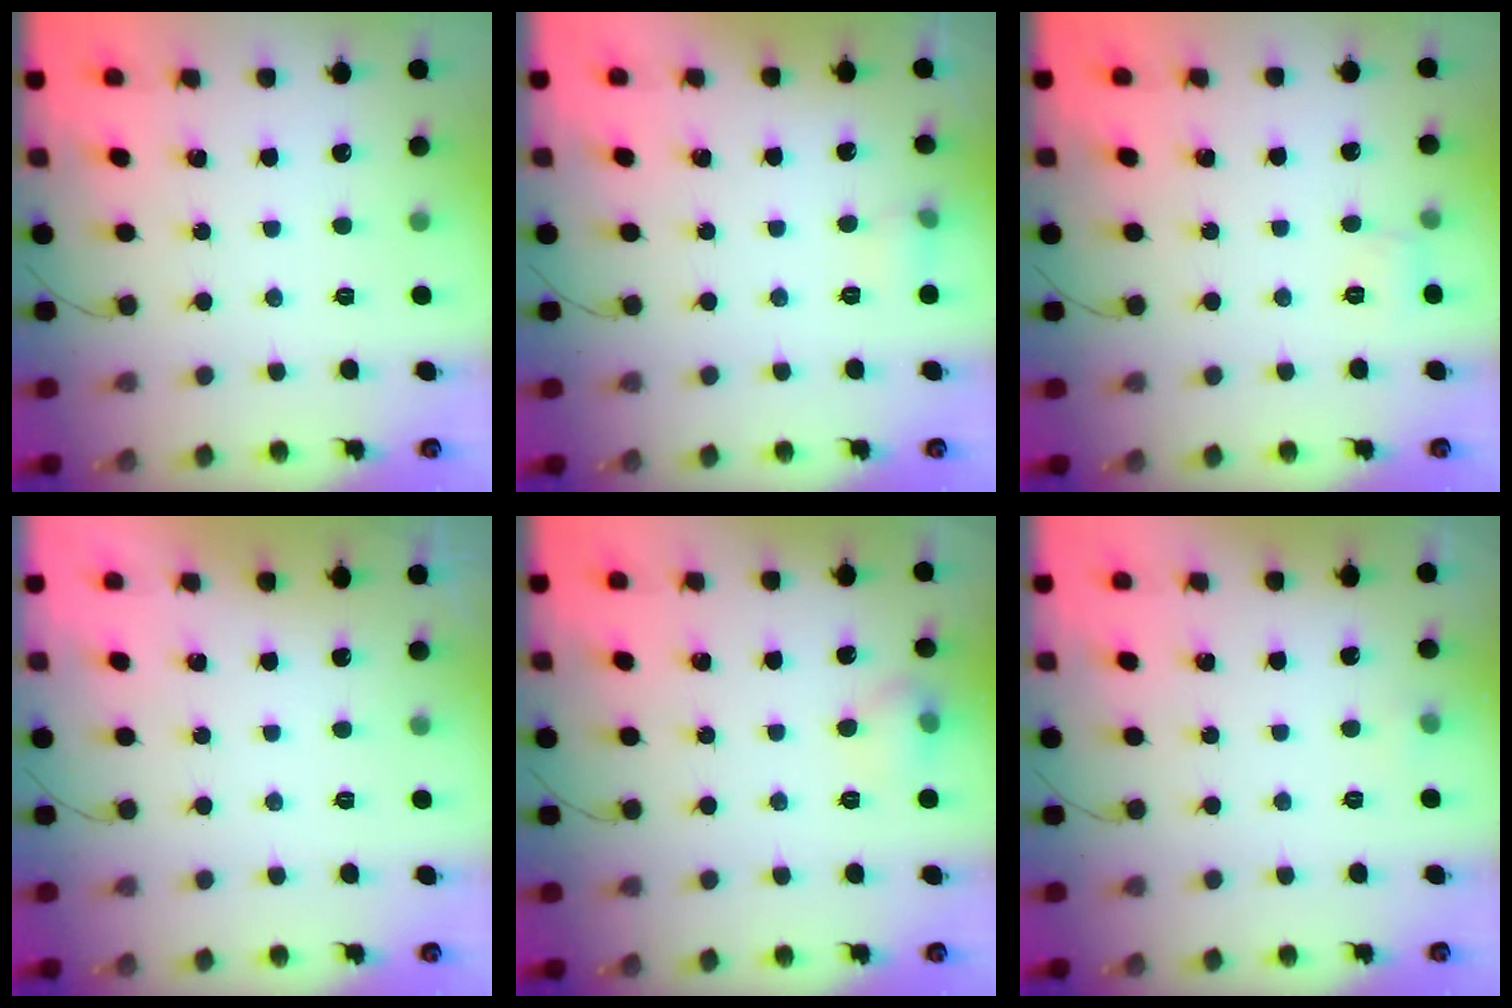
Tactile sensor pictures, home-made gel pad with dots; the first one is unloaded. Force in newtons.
{"total": 7.6, "press": 5.0, "slide": 5.7}
{"total": 5.6, "press": 5.4, "slide": 1.5}
{"total": 0.0}
{"total": 5.8, "press": 5.5, "slide": 1.7}
{"total": 3.1, "press": 2.8, "slide": 1.2}